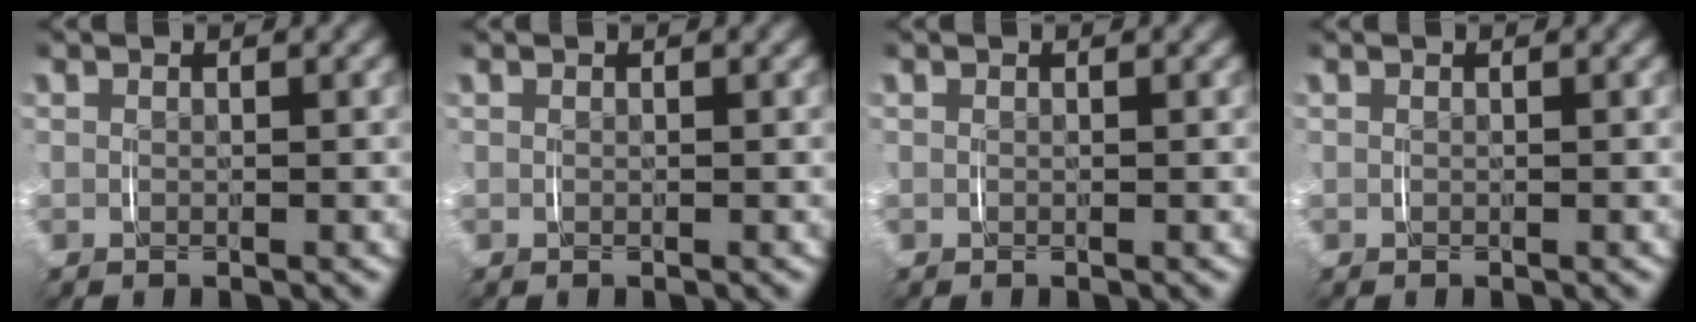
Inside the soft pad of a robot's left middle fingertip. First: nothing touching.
{"total": 0.0}
{"total": 0.0}
{"total": 0.0}